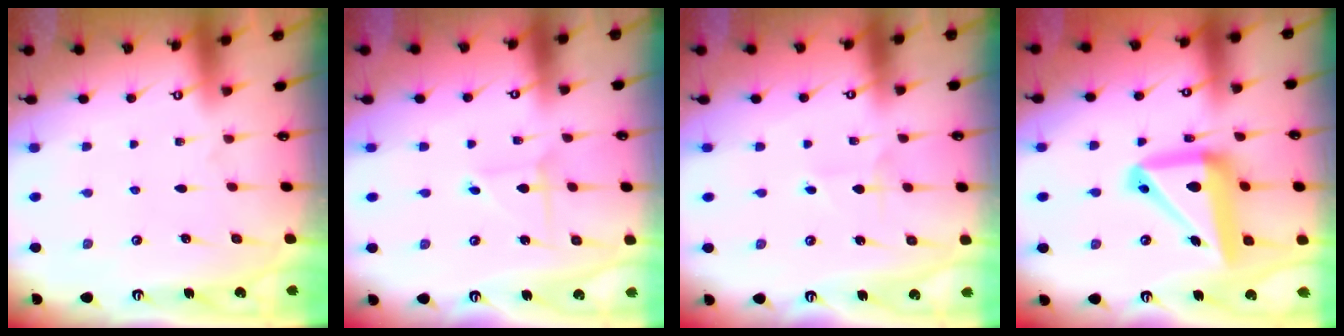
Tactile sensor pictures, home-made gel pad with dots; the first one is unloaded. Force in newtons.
{"total": 1.9, "press": 1.9, "slide": 0.2}
{"total": 1.4, "press": 1.4, "slide": 0.1}
{"total": 17.3, "press": 17.2, "slide": 1.9}